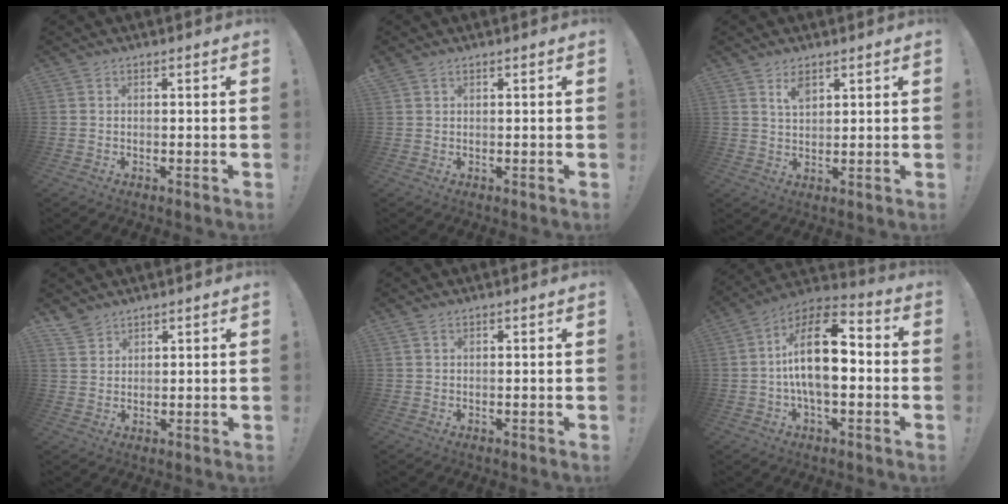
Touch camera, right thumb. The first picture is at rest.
{"total": 0.6, "force": [0.4, 0.3, 0.4], "torque": [0.000, -0.002, 0.007]}
{"total": 4.7, "force": [2.9, 2.3, 2.8], "torque": [-0.040, -0.014, 0.049]}
{"total": 4.2, "force": [3.5, 2.2, 0.6], "torque": [-0.006, -0.026, 0.066]}
{"total": 0.9, "force": [0.6, 0.5, 0.4], "torque": [-0.004, -0.001, 0.011]}
{"total": 17.8, "force": [-0.4, 8.8, 15.5], "torque": [-0.269, 0.011, -0.011]}